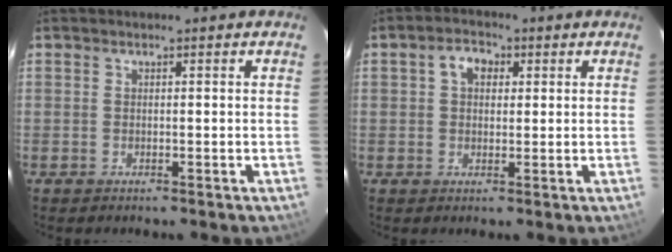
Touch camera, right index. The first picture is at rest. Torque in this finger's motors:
{"motor_torque": [0.03, 0.02, 0.09, 0.06]}